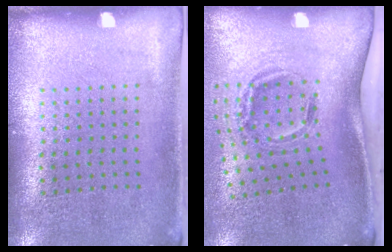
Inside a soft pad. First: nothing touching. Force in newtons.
{"total": 2.0, "press": 1.2, "slide": 1.5}